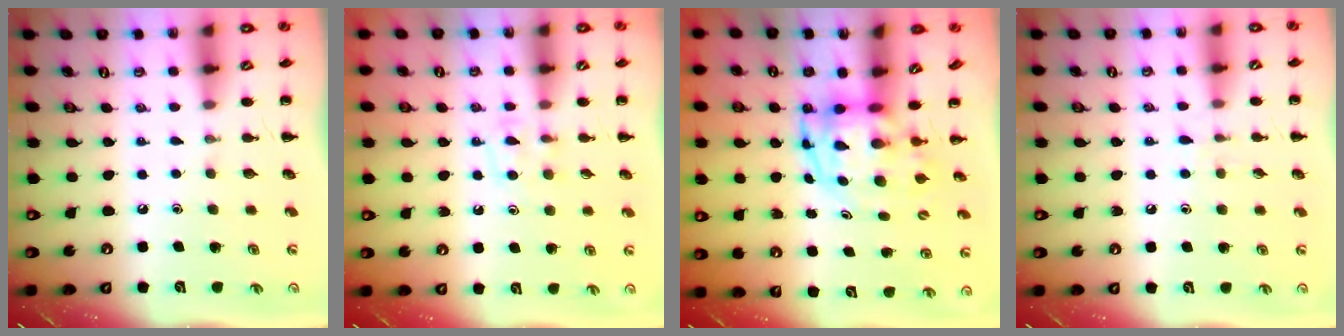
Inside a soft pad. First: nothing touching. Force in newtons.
{"total": 6.2, "press": 5.9, "slide": 1.8}
{"total": 4.1, "press": 4.0, "slide": 0.9}
{"total": 4.7, "press": 4.2, "slide": 2.0}